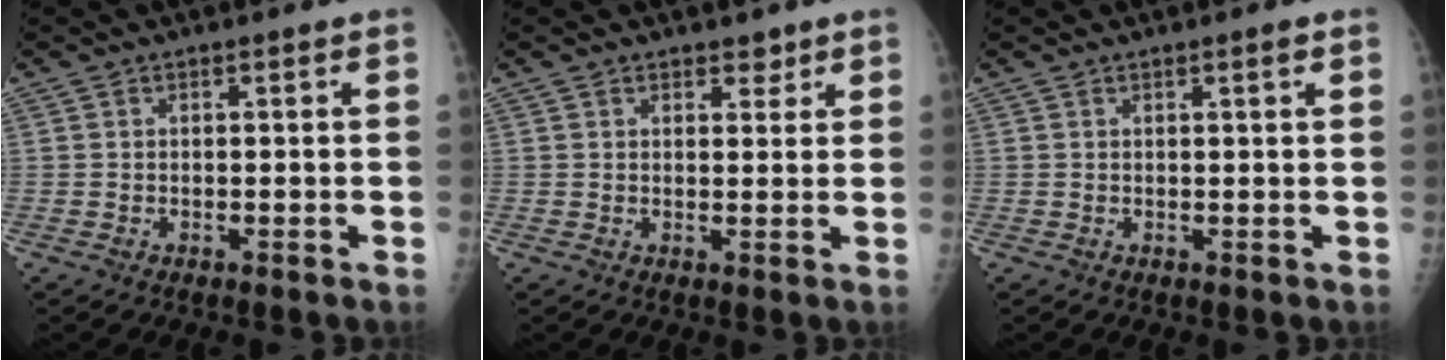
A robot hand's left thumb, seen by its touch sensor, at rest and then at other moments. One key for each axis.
{"total": 2.4, "fx": 1.8, "fy": 1.4, "fz": 0.9, "tx": 0.006, "ty": -0.010, "tz": 0.023}
{"total": 1.2, "fx": 0.7, "fy": 0.1, "fz": 0.9, "tx": -0.013, "ty": -0.003, "tz": 0.011}